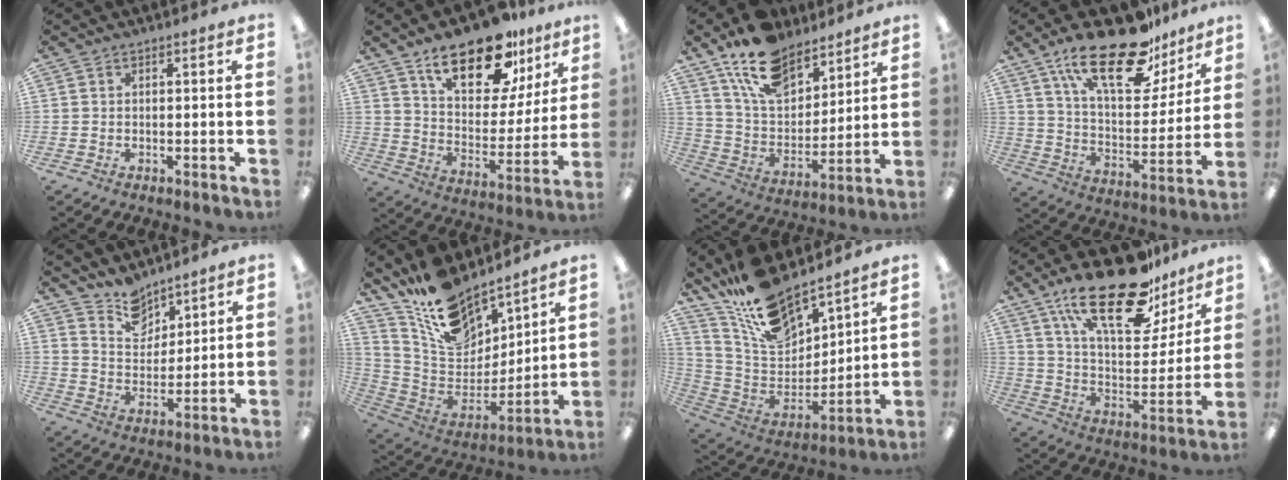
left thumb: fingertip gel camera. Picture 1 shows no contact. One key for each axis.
{"total": 21.2, "fx": 14.2, "fy": 9.4, "fz": 12.5, "tx": -0.191, "ty": -0.079, "tz": 0.243}
{"total": 16.7, "fx": 12.2, "fy": 8.6, "fz": 7.3, "tx": -0.139, "ty": -0.064, "tz": 0.226}
{"total": 24.1, "fx": 16.3, "fy": 9.8, "fz": 14.8, "tx": -0.240, "ty": -0.092, "tz": 0.278}
{"total": 9.0, "fx": 7.8, "fy": 4.4, "fz": 1.3, "tx": -0.018, "ty": -0.057, "tz": 0.146}
{"total": 16.9, "fx": 14.4, "fy": 6.8, "fz": 5.6, "tx": -0.135, "ty": -0.102, "tz": 0.265}
{"total": 17.3, "fx": 15.1, "fy": 5.7, "fz": 6.3, "tx": -0.151, "ty": -0.099, "tz": 0.277}
{"total": 26.2, "fx": 17.6, "fy": 10.5, "fz": 16.4, "tx": -0.259, "ty": -0.101, "tz": 0.298}